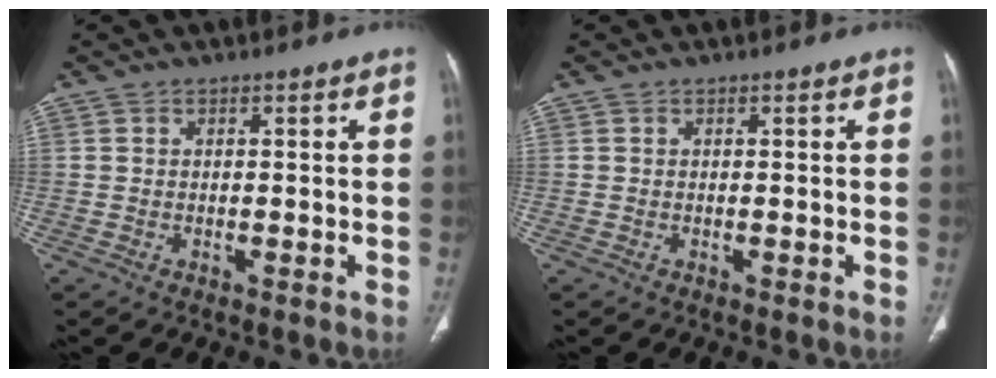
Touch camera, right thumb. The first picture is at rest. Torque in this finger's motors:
{"motor_torque": [0.02, 0.01, -0.01, -0.01, 0.00]}